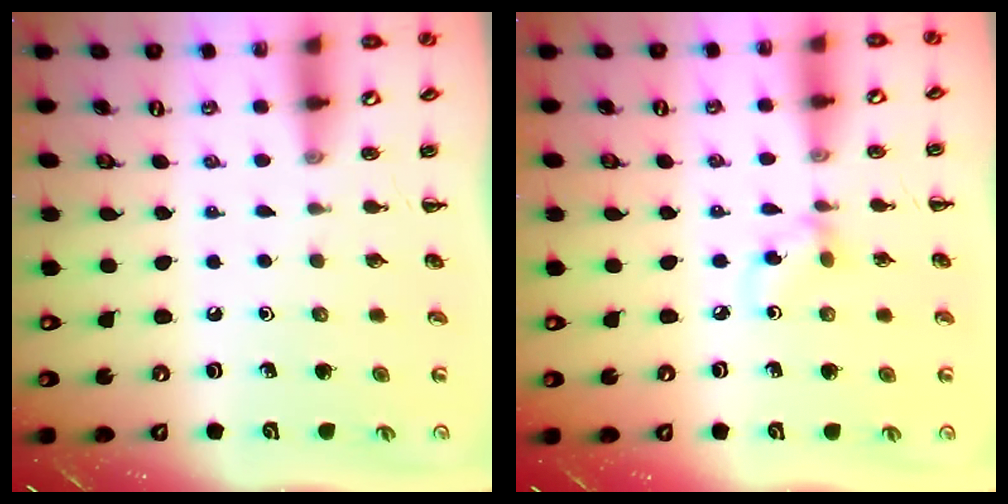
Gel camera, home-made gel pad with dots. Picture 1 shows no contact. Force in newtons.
{"total": 4.0, "press": 3.8, "slide": 1.2}